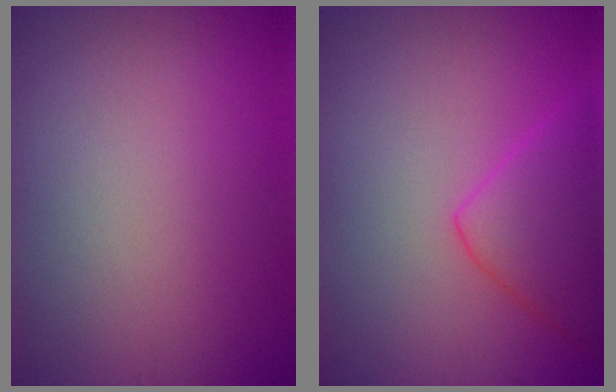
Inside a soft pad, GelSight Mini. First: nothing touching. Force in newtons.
{"total": 5.0, "press": 5.0, "slide": 0.4}